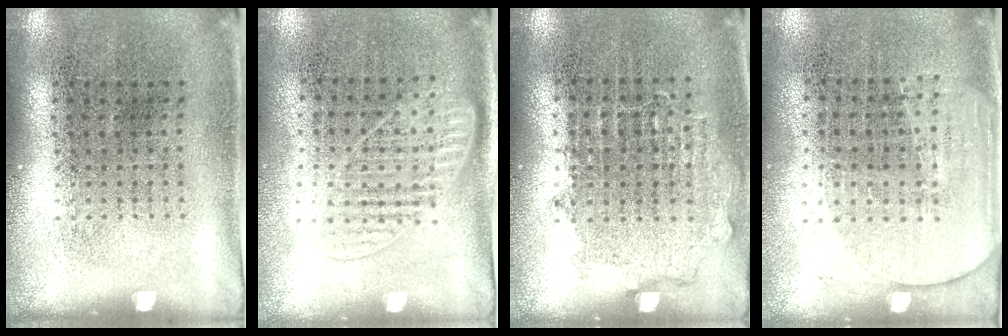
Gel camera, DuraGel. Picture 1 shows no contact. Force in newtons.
{"total": 1.2, "press": 1.1, "slide": 0.6}
{"total": 0.9, "press": 0.8, "slide": 0.4}
{"total": 1.6, "press": 1.4, "slide": 0.9}